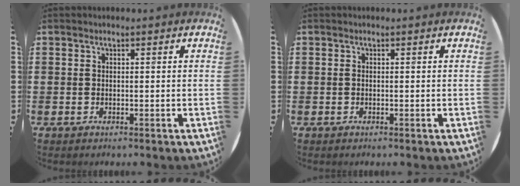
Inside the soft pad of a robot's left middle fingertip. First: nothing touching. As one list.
[{"total": 0.0}]